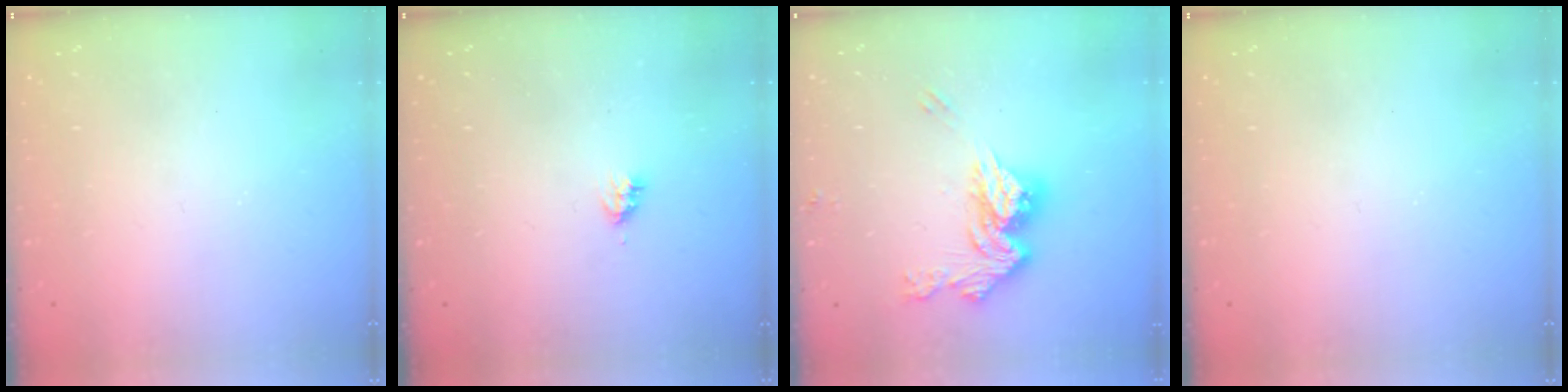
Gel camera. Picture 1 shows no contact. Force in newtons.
{"total": 3.5, "press": 3.4, "slide": 0.5}
{"total": 14.1, "press": 14.1, "slide": 0.2}
{"total": 0.0}